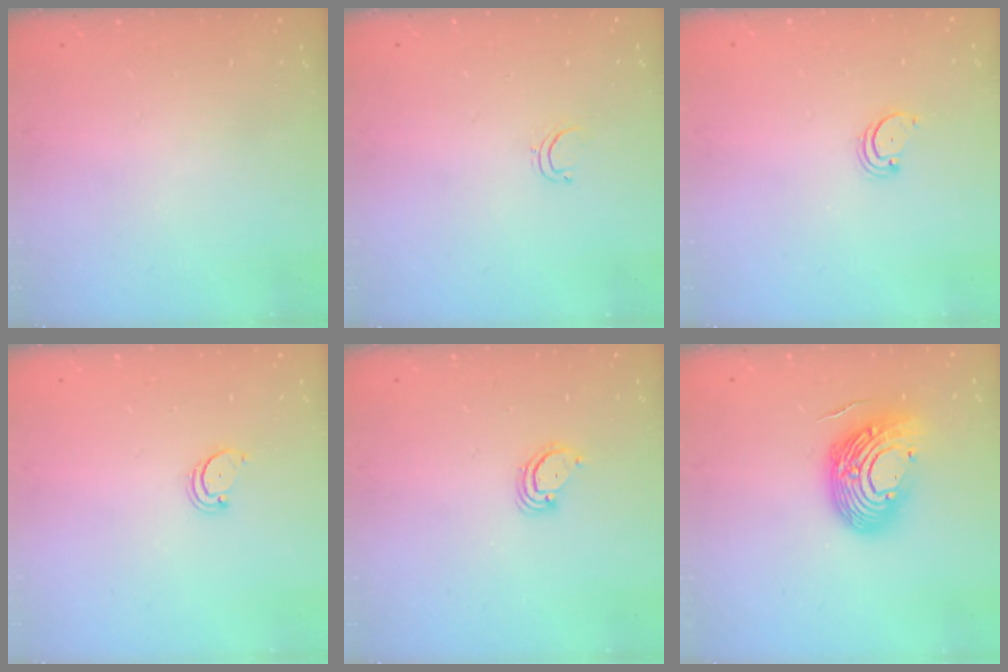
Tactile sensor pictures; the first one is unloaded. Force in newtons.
{"total": 3.3, "press": 3.2, "slide": 0.3}
{"total": 2.2, "press": 2.2, "slide": 0.2}
{"total": 2.4, "press": 2.3, "slide": 0.5}
{"total": 2.8, "press": 2.8, "slide": 0.3}
{"total": 15.1, "press": 15.0, "slide": 1.9}